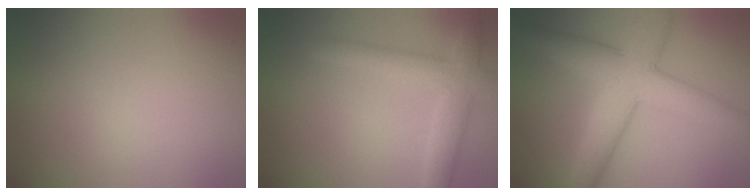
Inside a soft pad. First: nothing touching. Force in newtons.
{"total": 3.8, "press": 3.8, "slide": 0.2}
{"total": 7.1, "press": 7.1, "slide": 0.2}